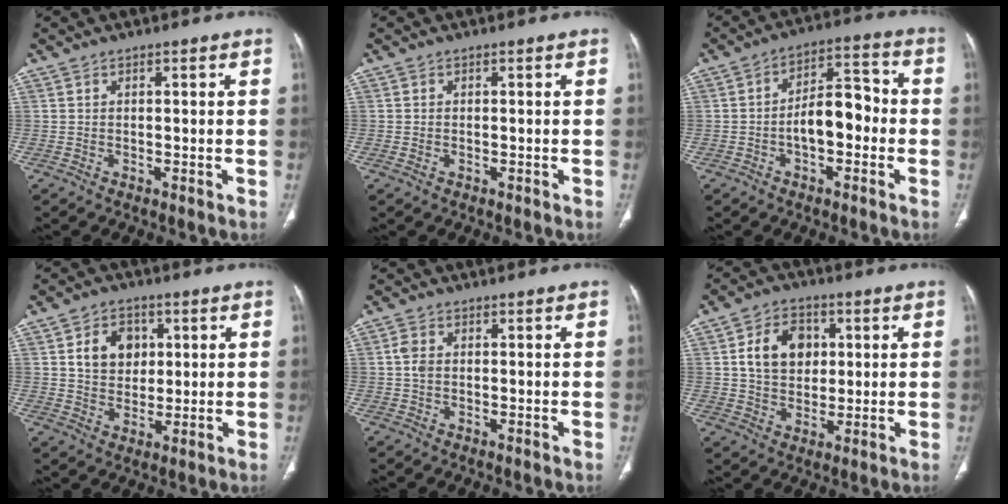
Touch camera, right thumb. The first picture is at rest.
{"total": 0.9, "force": [-0.3, 0.6, 0.6], "torque": [-0.016, 0.004, -0.002]}
{"total": 9.4, "force": [-2.0, 5.1, 7.7], "torque": [-0.106, 0.041, -0.040]}
{"total": 8.4, "force": [2.3, 6.6, 4.6], "torque": [-0.038, -0.008, 0.041]}
{"total": 2.4, "force": [0.1, 1.7, 1.7], "torque": [-0.040, 0.002, -0.002]}
{"total": 10.4, "force": [2.3, 7.9, 6.5], "torque": [-0.080, 0.000, 0.039]}